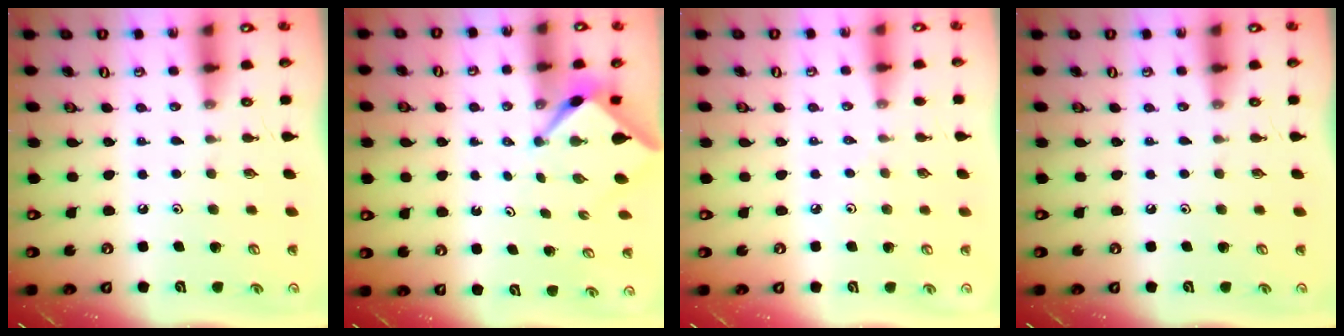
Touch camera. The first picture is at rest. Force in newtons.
{"total": 2.5, "press": 2.5, "slide": 0.3}
{"total": 1.9, "press": 1.8, "slide": 0.4}
{"total": 0.0}